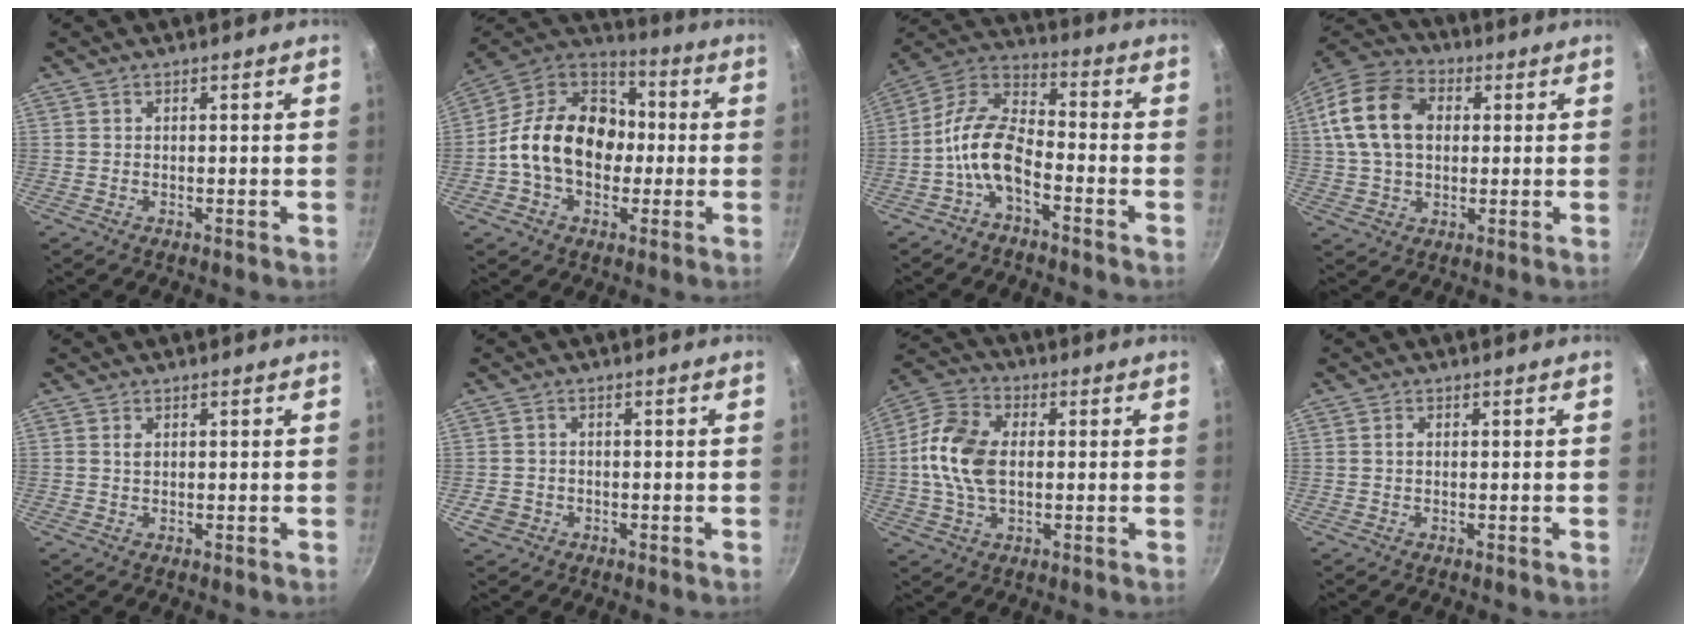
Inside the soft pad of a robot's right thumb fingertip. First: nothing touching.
{"total": 19.8, "force": [-1.1, 14.9, 13.0], "torque": [-0.184, 0.046, -0.035]}
{"total": 10.8, "force": [-4.5, 5.6, 8.0], "torque": [-0.147, 0.054, -0.105]}
{"total": 15.9, "force": [3.0, 11.4, 10.7], "torque": [-0.182, 0.020, 0.043]}
{"total": 1.1, "force": [0.3, 0.7, 0.7], "torque": [-0.012, 0.001, 0.006]}
{"total": 3.4, "force": [-1.1, 3.0, 1.2], "torque": [-0.015, 0.011, -0.014]}
{"total": 13.0, "force": [0.2, 8.3, 10.0], "torque": [-0.183, 0.019, -0.011]}
{"total": 0.7, "force": [0.0, 0.5, 0.5], "torque": [-0.008, 0.004, 0.001]}